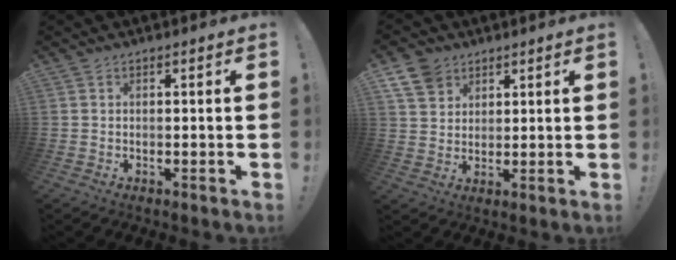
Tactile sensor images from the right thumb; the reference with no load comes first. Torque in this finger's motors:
{"motor_torque": [-0.32, 0.35, 0.05, -0.02, 0.14]}